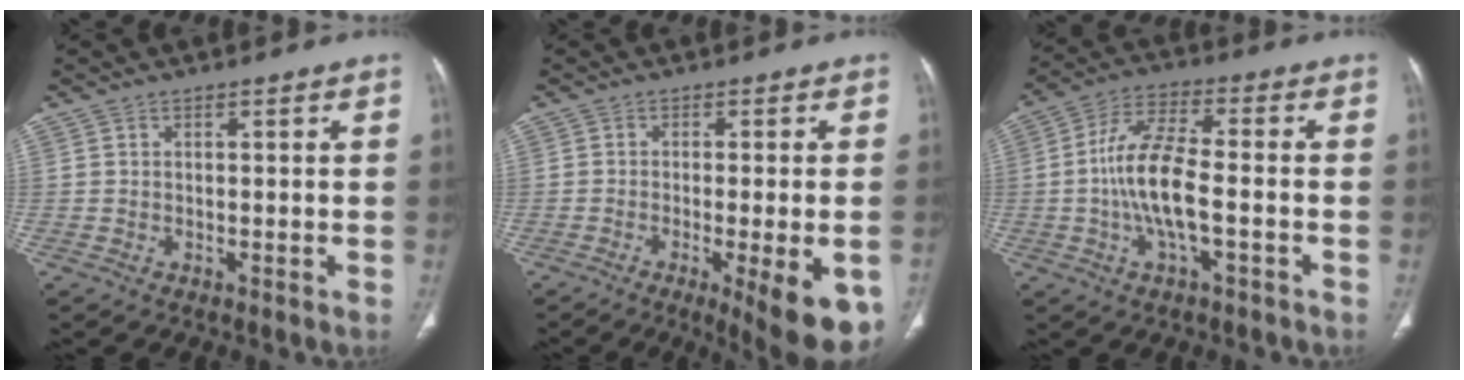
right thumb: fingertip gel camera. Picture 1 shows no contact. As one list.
[{"total": 13.4, "force": [-5.9, 3.5, 11.5], "torque": [-0.116, -0.006, -0.075]}, {"total": 11.5, "force": [-2.0, 4.1, 10.5], "torque": [-0.220, 0.026, -0.041]}]